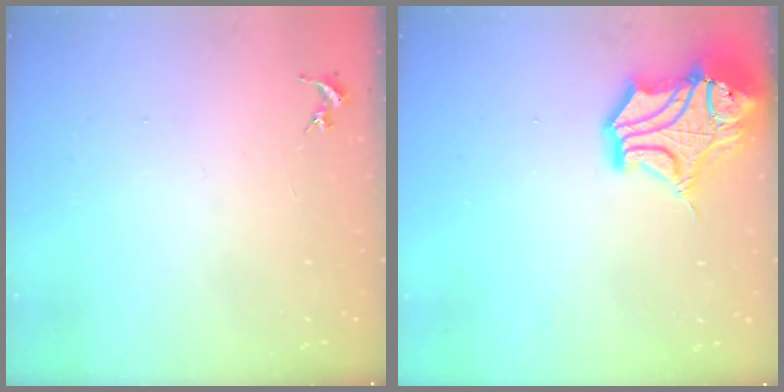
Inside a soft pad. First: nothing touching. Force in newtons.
{"total": 16.9, "press": 16.7, "slide": 2.3}